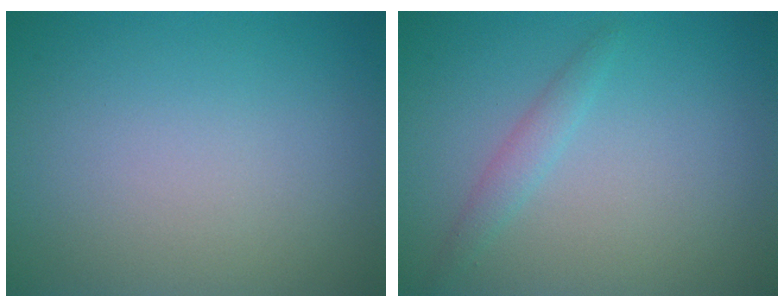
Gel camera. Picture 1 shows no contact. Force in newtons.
{"total": 1.4, "press": 1.4, "slide": 0.1}